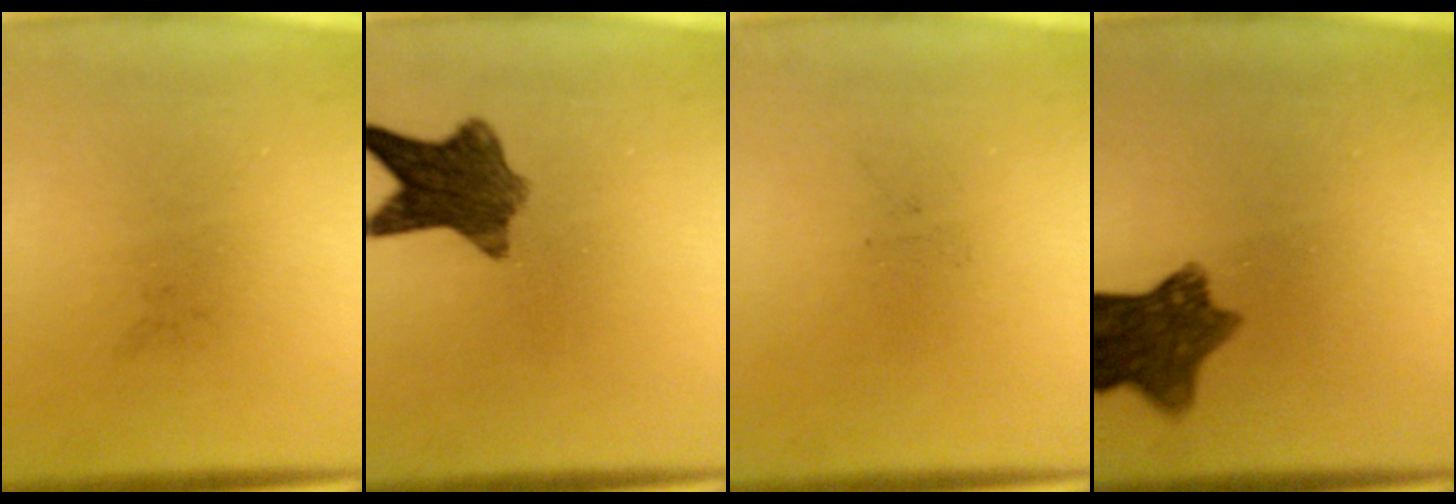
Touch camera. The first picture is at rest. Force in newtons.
{"total": 8.4}
{"total": 0.0}
{"total": 9.1}